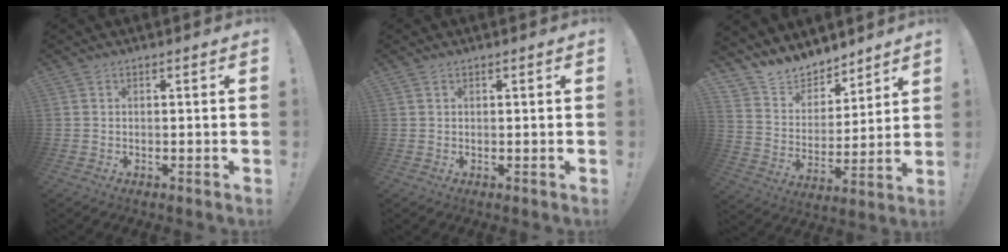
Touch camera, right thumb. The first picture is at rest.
{"total": 0.6, "force": [0.5, 0.1, -0.1], "torque": [0.003, -0.002, 0.011]}
{"total": 9.8, "force": [8.8, 4.2, -0.1], "torque": [-0.020, -0.086, 0.169]}